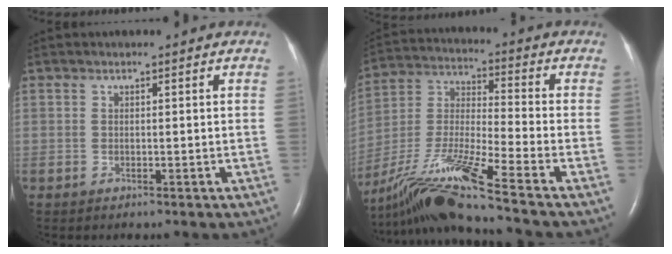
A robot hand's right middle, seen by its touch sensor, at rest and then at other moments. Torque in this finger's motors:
{"motor_torque": [1.04, -1.10, 0.48, 0.17]}